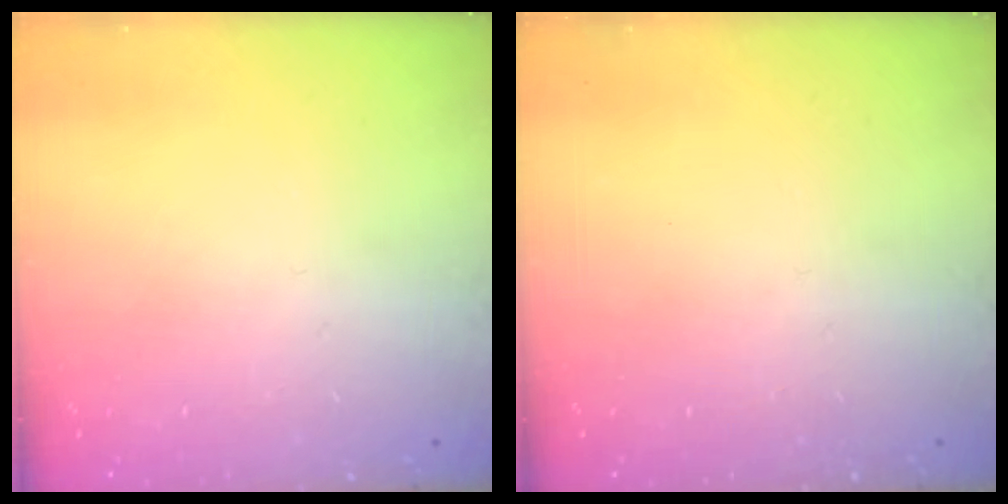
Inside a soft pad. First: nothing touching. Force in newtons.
{"total": 0.0}